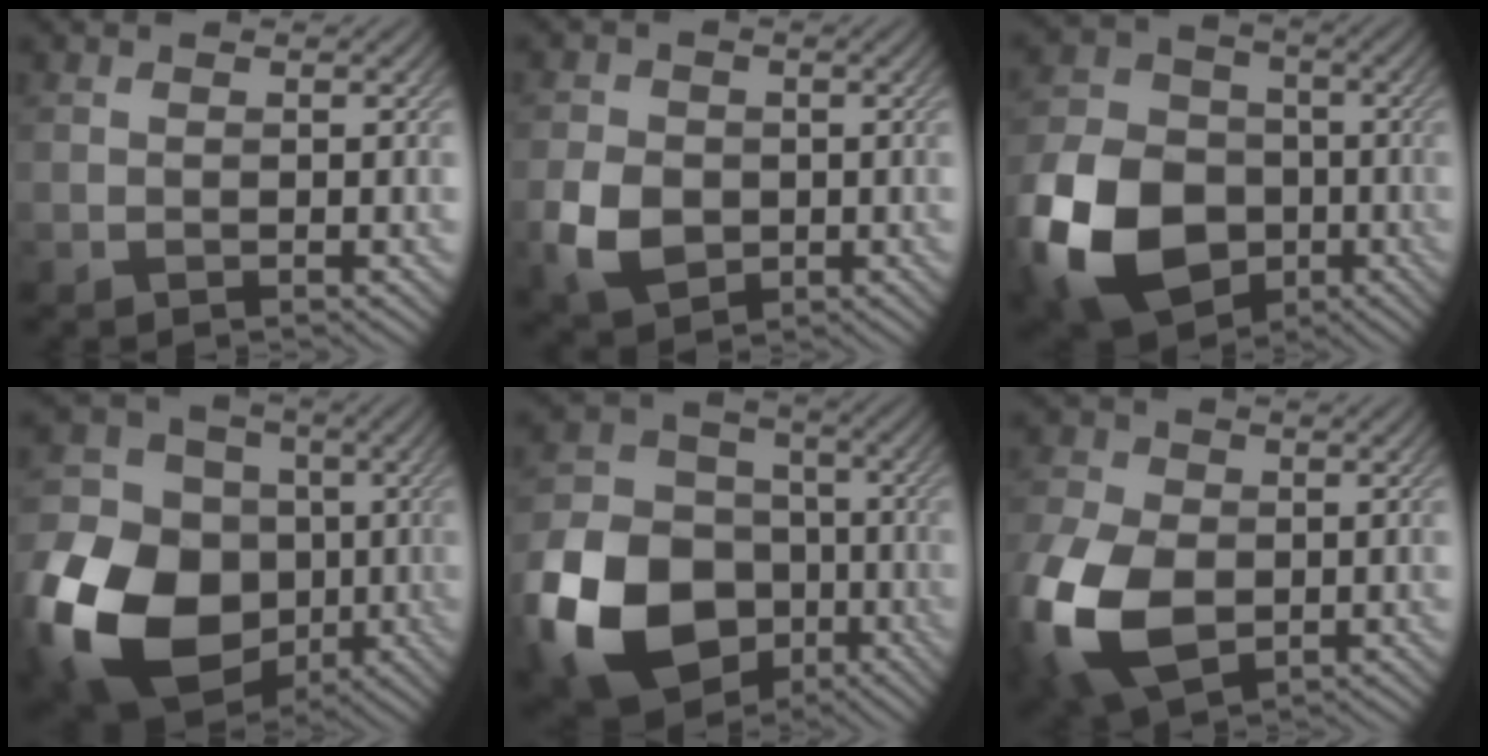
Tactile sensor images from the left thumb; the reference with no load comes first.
{"total": 6.3, "force": [-1.4, 5.0, 3.7], "torque": [-0.090, -0.011, -0.035]}
{"total": 17.6, "force": [-6.2, 13.2, 9.9], "torque": [-0.255, -0.046, -0.116]}
{"total": 19.8, "force": [-6.4, 15.4, 10.7], "torque": [-0.272, -0.030, -0.112]}
{"total": 18.9, "force": [-7.3, 14.5, 9.7], "torque": [-0.255, -0.049, -0.134]}
{"total": 13.9, "force": [-3.1, 9.3, 9.8], "torque": [-0.266, -0.030, -0.059]}